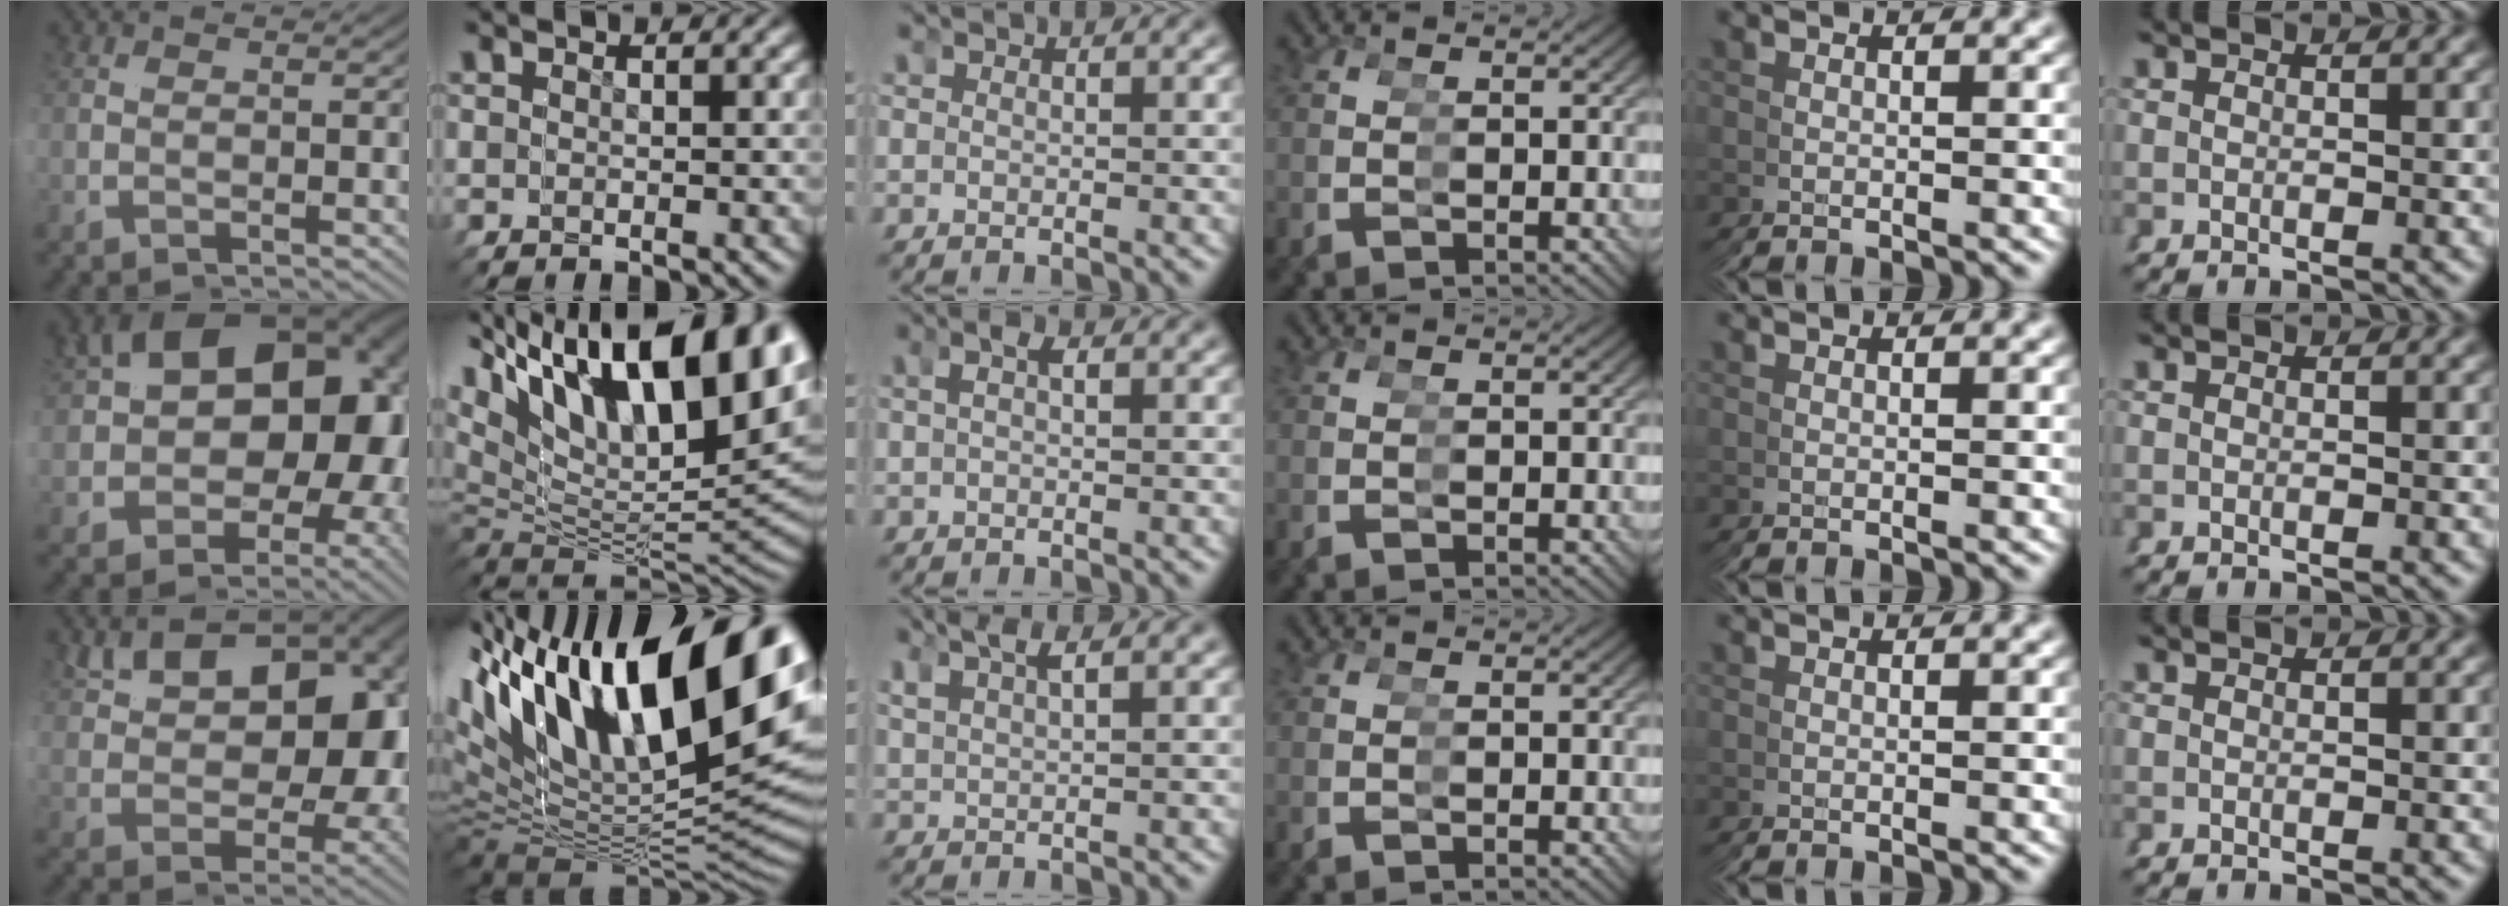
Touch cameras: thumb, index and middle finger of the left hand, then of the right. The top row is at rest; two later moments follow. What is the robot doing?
{"motion": "grasp_and_lifting", "object": "pipette"}